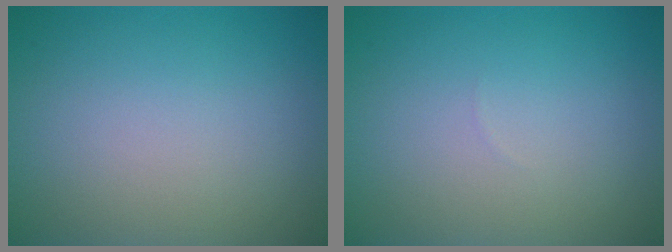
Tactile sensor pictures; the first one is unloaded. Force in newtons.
{"total": 0.0}